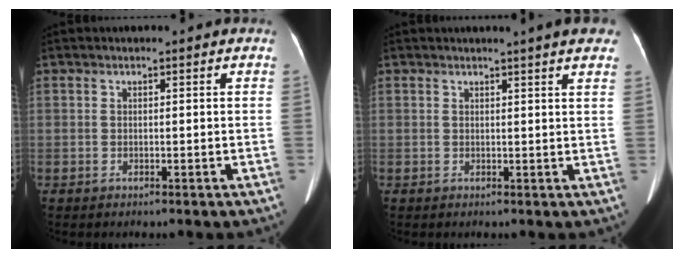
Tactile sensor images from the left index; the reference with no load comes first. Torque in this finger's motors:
{"motor_torque": [0.76, -0.85, 0.37, 0.09]}